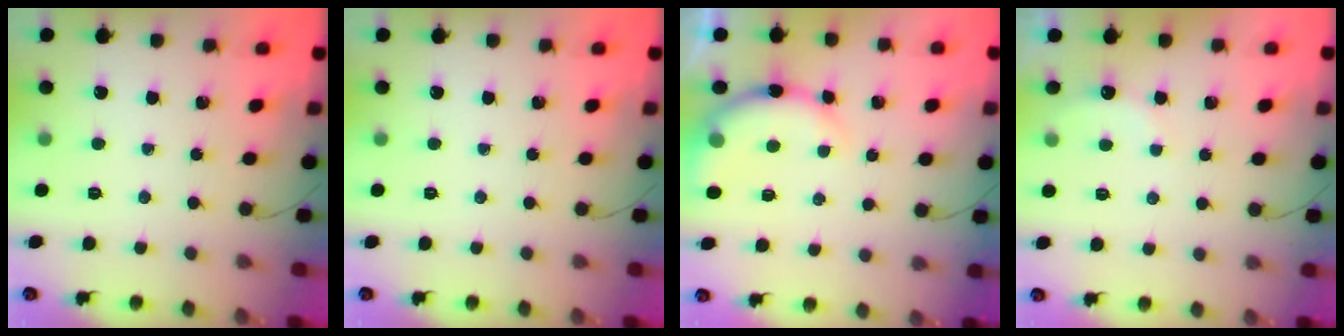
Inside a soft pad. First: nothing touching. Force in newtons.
{"total": 0.0}
{"total": 8.5, "press": 8.4, "slide": 1.6}
{"total": 5.0, "press": 4.8, "slide": 1.1}